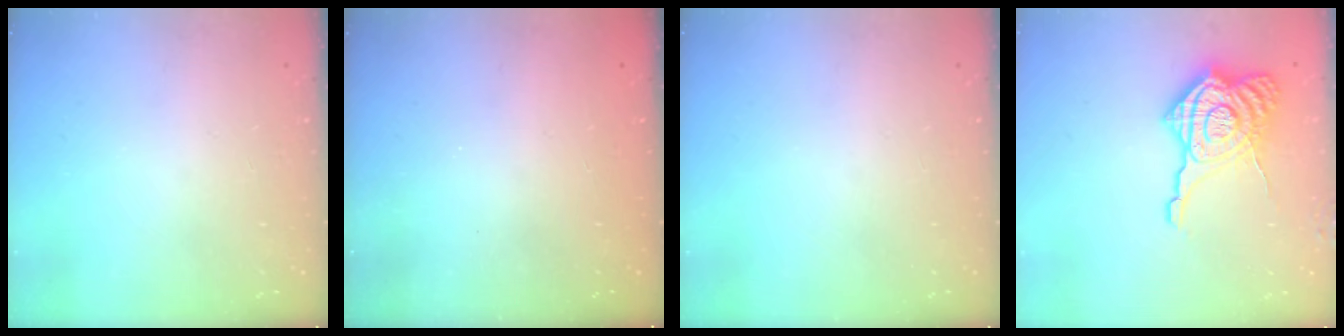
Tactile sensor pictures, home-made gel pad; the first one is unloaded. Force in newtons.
{"total": 2.3, "press": 2.2, "slide": 0.8}
{"total": 0.0}
{"total": 16.3, "press": 16.2, "slide": 1.8}